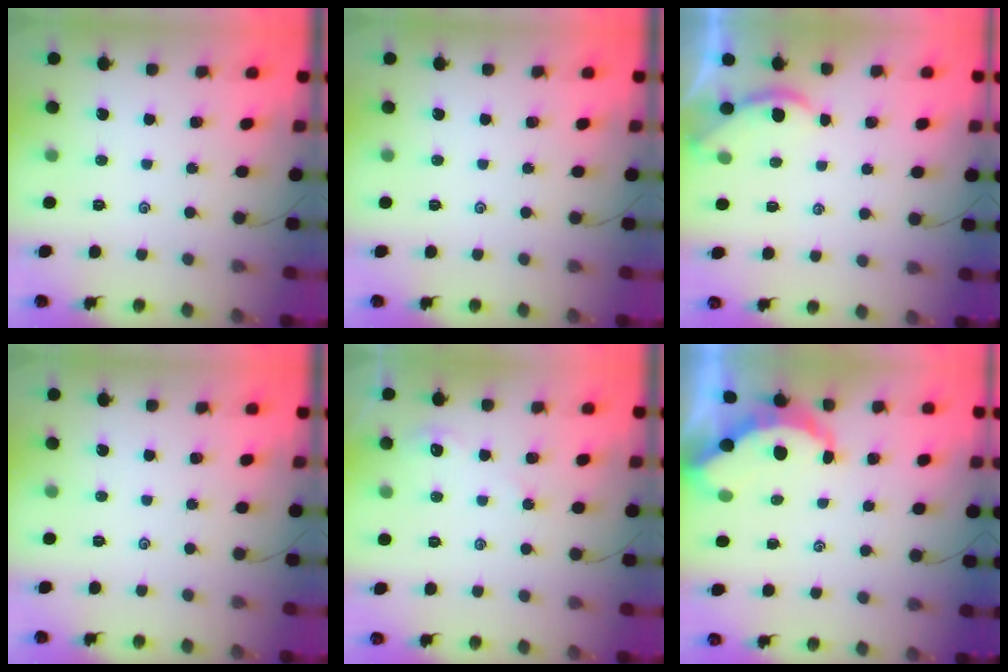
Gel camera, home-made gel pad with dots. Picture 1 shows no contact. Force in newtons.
{"total": 0.0}
{"total": 1.5, "press": 1.5, "slide": 0.2}
{"total": 0.0}
{"total": 2.6, "press": 2.5, "slide": 0.5}
{"total": 5.0, "press": 5.0, "slide": 0.6}